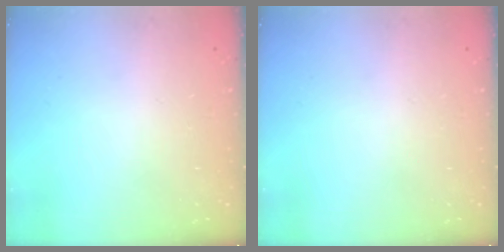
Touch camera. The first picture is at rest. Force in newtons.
{"total": 0.0}